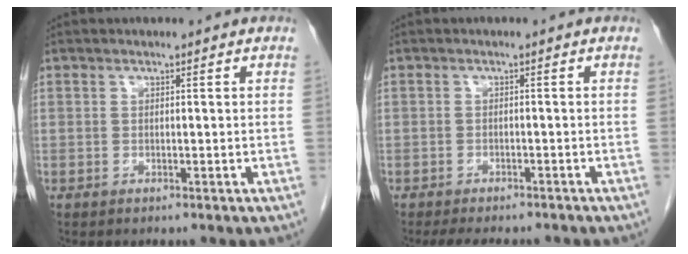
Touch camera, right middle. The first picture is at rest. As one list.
[{"total": 7.4, "force": [-6.4, 2.3, 2.9], "torque": [-0.040, -0.006, -0.085]}]